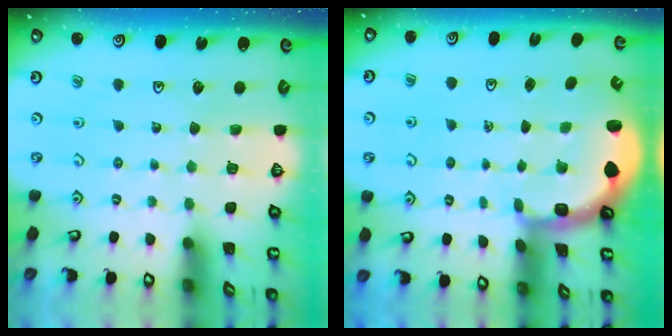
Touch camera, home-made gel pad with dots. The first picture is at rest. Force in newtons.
{"total": 2.1, "press": 1.9, "slide": 0.8}